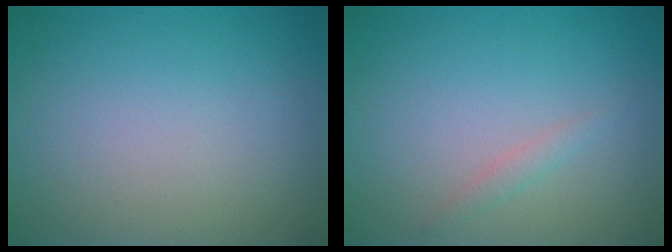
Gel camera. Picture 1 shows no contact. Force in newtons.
{"total": 0.9, "press": 0.9, "slide": 0.1}